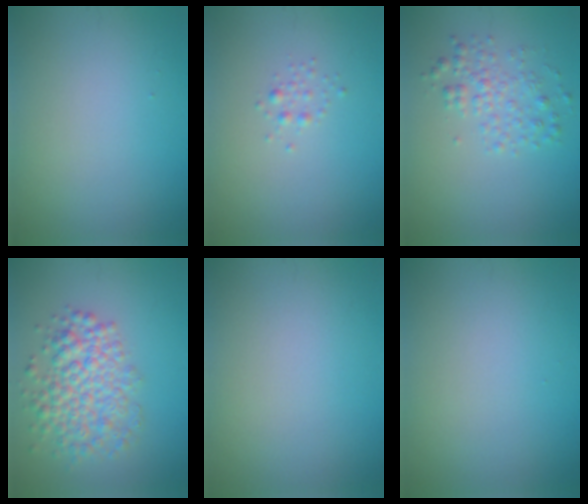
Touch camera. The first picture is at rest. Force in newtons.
{"total": 0.8, "press": 0.8, "slide": 0.0}
{"total": 2.4, "press": 2.4, "slide": 0.1}
{"total": 5.2, "press": 5.2, "slide": 0.2}
{"total": 0.0}
{"total": 0.0}